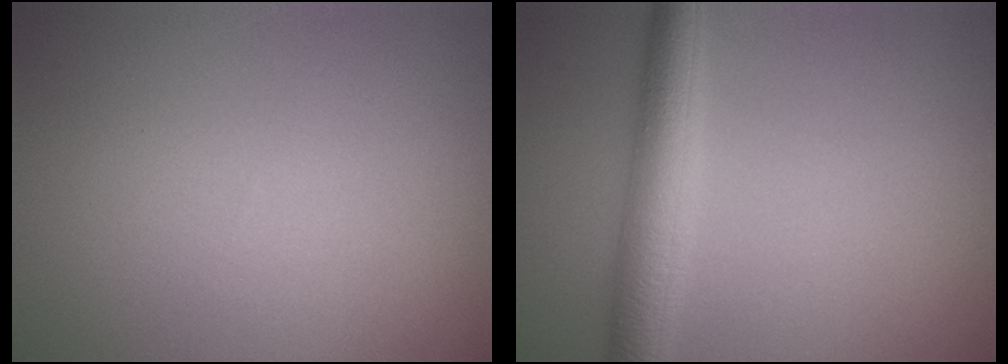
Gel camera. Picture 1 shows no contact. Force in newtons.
{"total": 4.5, "press": 4.5, "slide": 0.1}